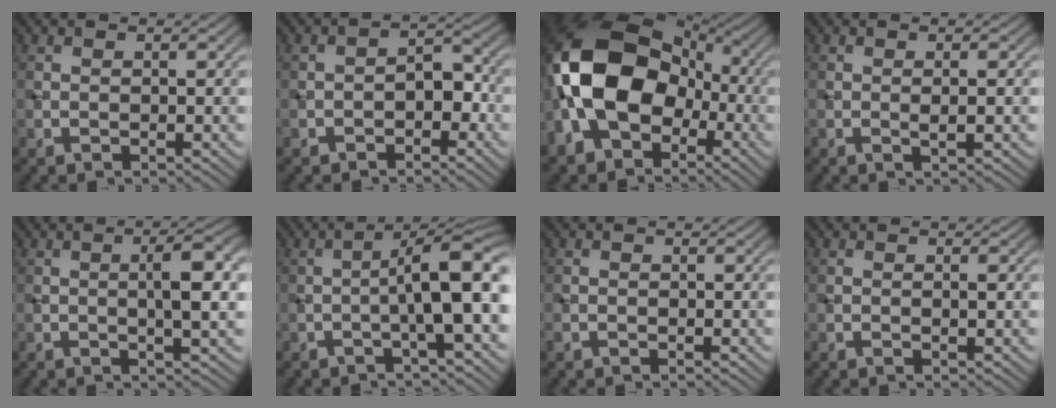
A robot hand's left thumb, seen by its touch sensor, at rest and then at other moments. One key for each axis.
{"total": 3.3, "fx": -1.7, "fy": 1.8, "fz": 2.2, "tx": -0.028, "ty": 0.014, "tz": -0.031}
{"total": 17.2, "fx": -2.9, "fy": 11.9, "fz": 12.1, "tx": -0.259, "ty": 0.001, "tz": -0.069}
{"total": 1.3, "fx": -0.1, "fy": 0.1, "fz": 1.3, "tx": -0.028, "ty": 0.000, "tz": -0.003}
{"total": 4.7, "fx": 0.1, "fy": 0.7, "fz": 4.7, "tx": -0.079, "ty": 0.009, "tz": -0.001}
{"total": 8.3, "fx": -1.7, "fy": 1.3, "fz": 8.0, "tx": -0.116, "ty": 0.027, "tz": -0.038}
{"total": 0.7, "fx": -0.6, "fy": 0.4, "fz": 0.2, "tx": -0.005, "ty": -0.002, "tz": -0.012}
{"total": 0.6, "fx": 0.0, "fy": 0.0, "fz": 0.6, "tx": -0.011, "ty": 0.001, "tz": -0.002}